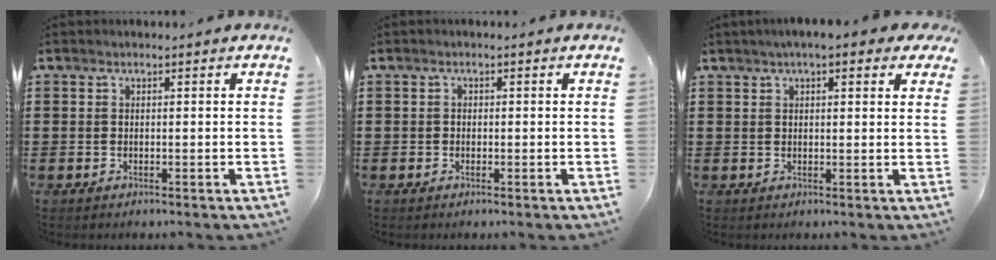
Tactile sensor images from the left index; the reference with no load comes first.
{"total": 0.7, "force": [-0.2, 0.6, 0.3], "torque": [-0.008, 0.002, -0.004]}
{"total": 3.5, "force": [2.2, 0.6, 2.7], "torque": [-0.057, 0.007, 0.038]}